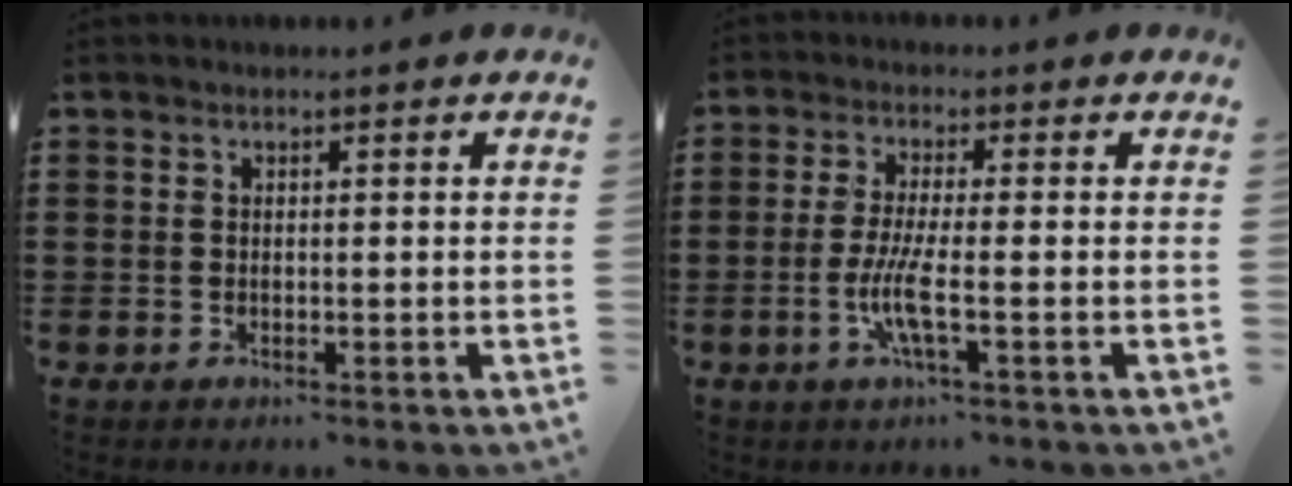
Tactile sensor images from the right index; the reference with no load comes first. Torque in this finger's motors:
{"motor_torque": [2.14, 0.00, 0.47, 0.16]}